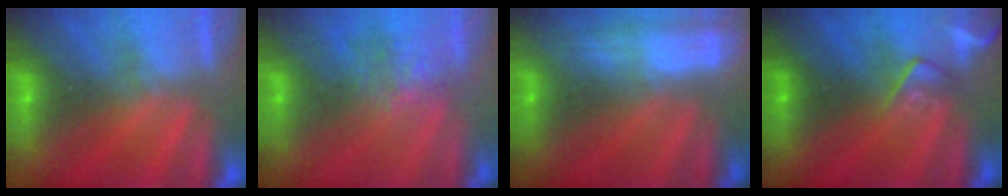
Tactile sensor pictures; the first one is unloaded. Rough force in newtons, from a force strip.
{"total": 2.9}
{"total": 2.9}
{"total": 2.6}